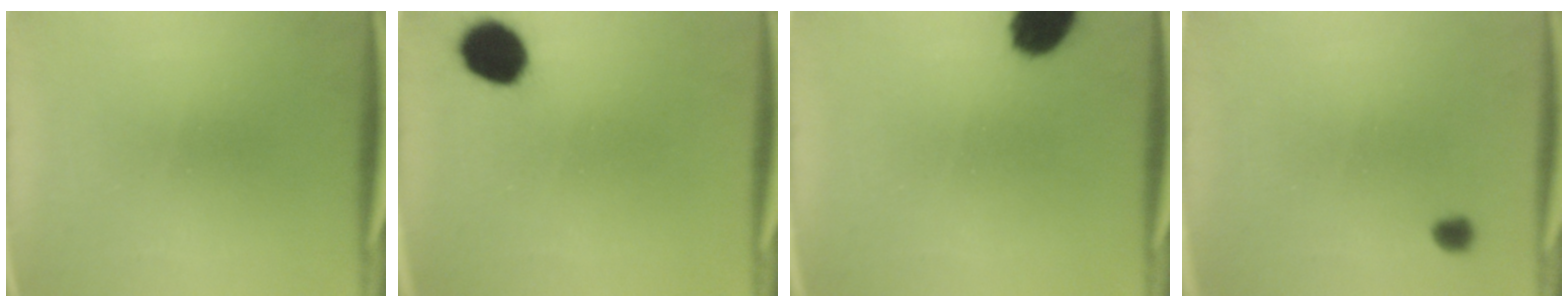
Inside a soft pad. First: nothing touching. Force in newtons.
{"total": 9.3}
{"total": 9.8}
{"total": 1.8}